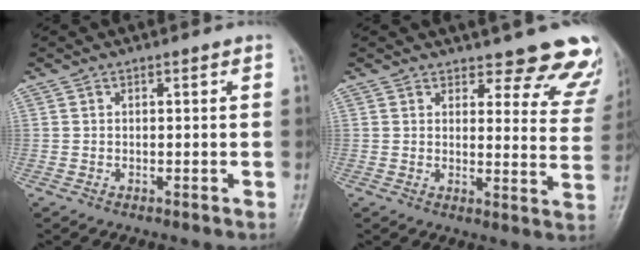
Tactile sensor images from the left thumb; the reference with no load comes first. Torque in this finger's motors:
{"motor_torque": [0.28, 0.26, -0.01, -0.26, 0.03]}